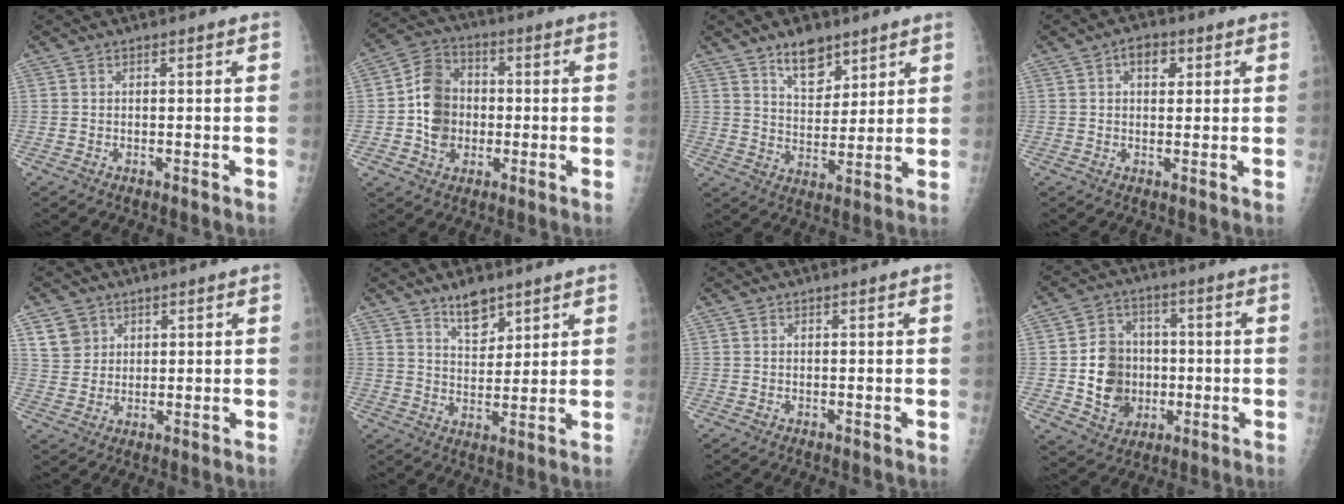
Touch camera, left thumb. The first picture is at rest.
{"total": 11.0, "force": [-1.2, 9.0, 6.1], "torque": [-0.087, 0.021, -0.029]}
{"total": 8.5, "force": [5.8, 4.5, 4.3], "torque": [-0.039, -0.040, 0.101]}
{"total": 4.4, "force": [1.8, 2.8, 2.8], "torque": [-0.023, -0.001, 0.023]}
{"total": 5.1, "force": [2.5, 4.3, 1.1], "torque": [0.000, -0.014, 0.051]}
{"total": 6.6, "force": [4.8, 3.1, 3.3], "torque": [-0.030, -0.036, 0.086]}
{"total": 0.0}
{"total": 12.7, "force": [-1.3, 10.8, 6.5], "torque": [-0.068, 0.006, -0.016]}